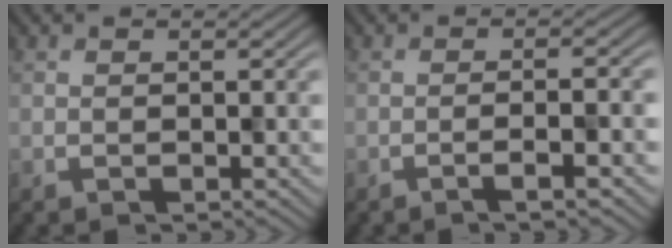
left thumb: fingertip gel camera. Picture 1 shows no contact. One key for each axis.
{"total": 3.6, "fx": -2.0, "fy": 0.4, "fz": 3.0, "tx": -0.037, "ty": 0.015, "tz": -0.038}